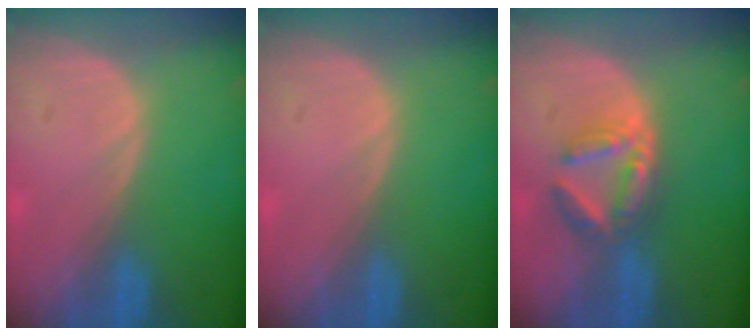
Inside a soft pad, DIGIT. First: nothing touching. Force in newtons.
{"total": 0.0}
{"total": 6.0, "press": 5.7, "slide": 1.8}